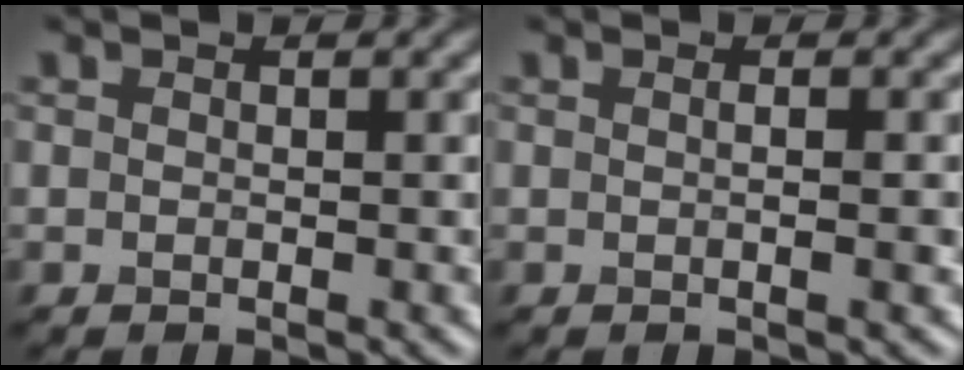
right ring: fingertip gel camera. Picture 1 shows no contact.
{"total": 1.3, "force": [0.2, 0.3, 1.3], "torque": [-0.009, 0.000, -0.001]}